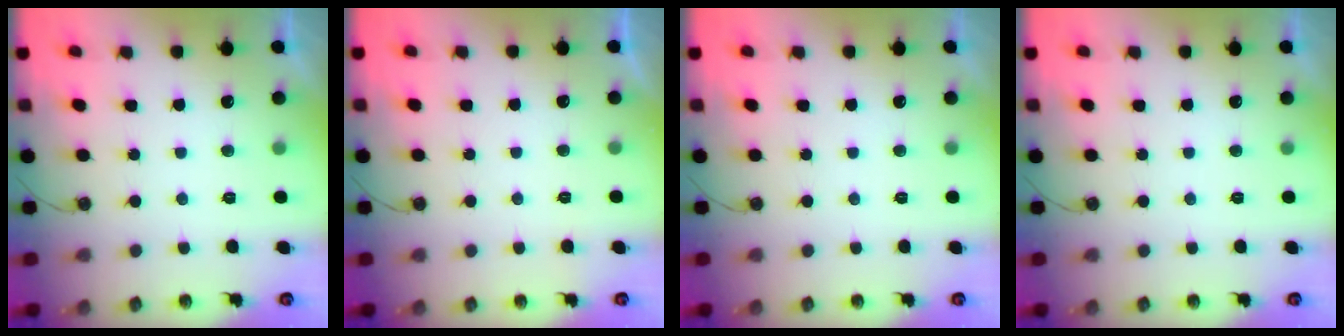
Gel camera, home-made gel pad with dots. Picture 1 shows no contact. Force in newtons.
{"total": 0.0}
{"total": 0.0}
{"total": 0.0}